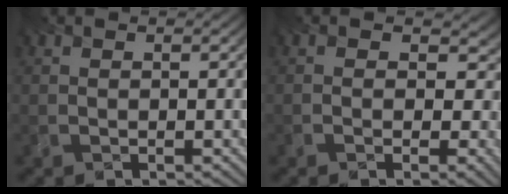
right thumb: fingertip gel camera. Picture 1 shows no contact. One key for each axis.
{"total": 6.5, "fx": 1.0, "fy": 5.0, "fz": 4.1, "tx": -0.069, "ty": -0.006, "tz": 0.020}